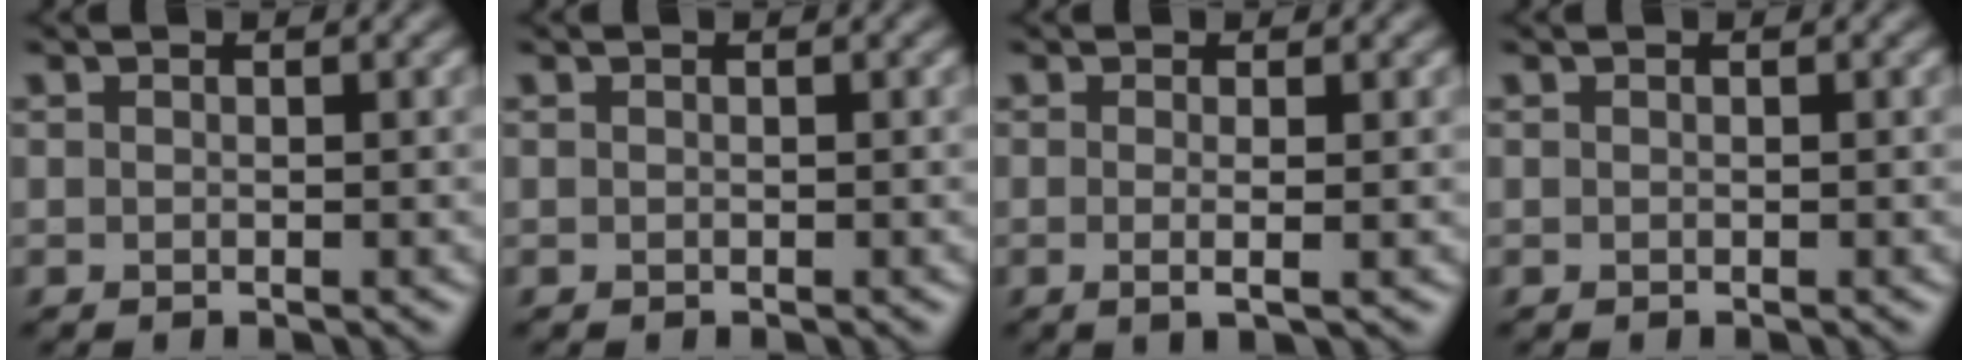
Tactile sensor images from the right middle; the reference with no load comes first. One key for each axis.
{"total": 0.0}
{"total": 2.1, "fx": -0.1, "fy": 0.5, "fz": 2.0, "tx": -0.032, "ty": -0.003, "tz": -0.010}
{"total": 0.0}